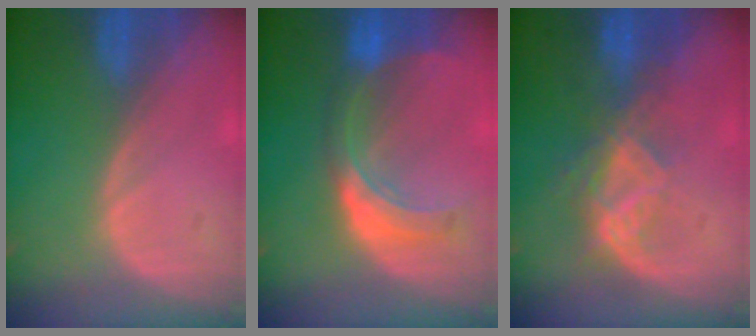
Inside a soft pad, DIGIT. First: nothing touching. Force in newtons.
{"total": 8.2, "press": 7.3, "slide": 3.8}
{"total": 6.8, "press": 6.3, "slide": 2.6}